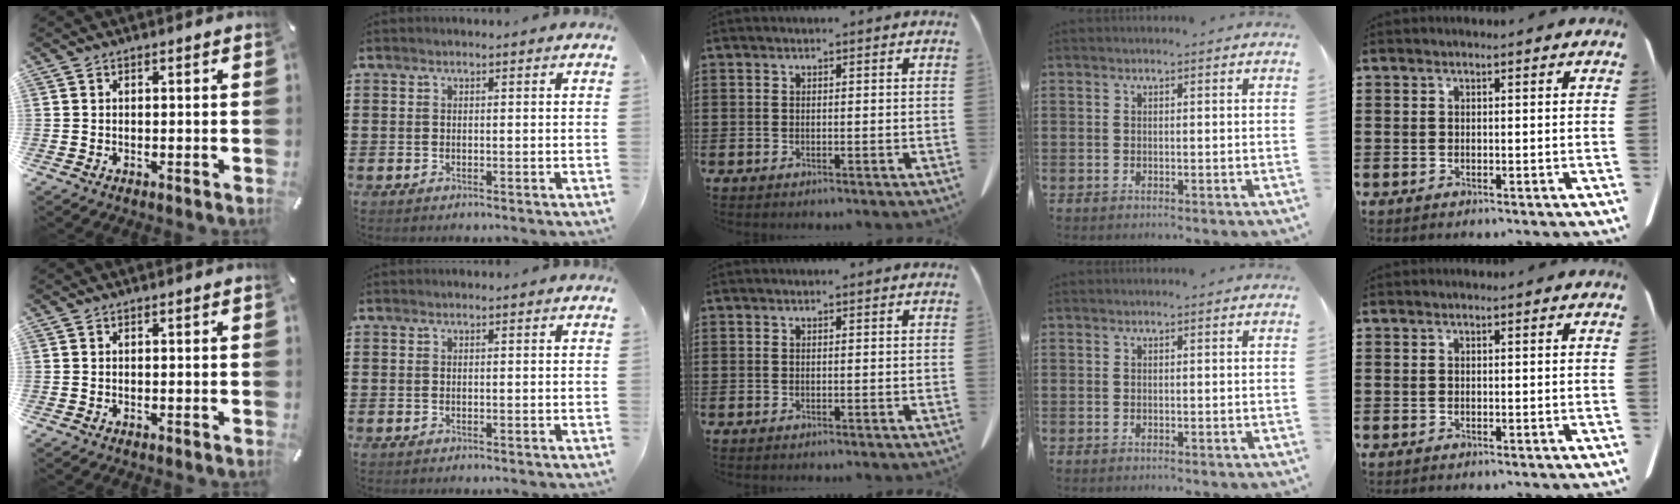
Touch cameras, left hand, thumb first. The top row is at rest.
{}